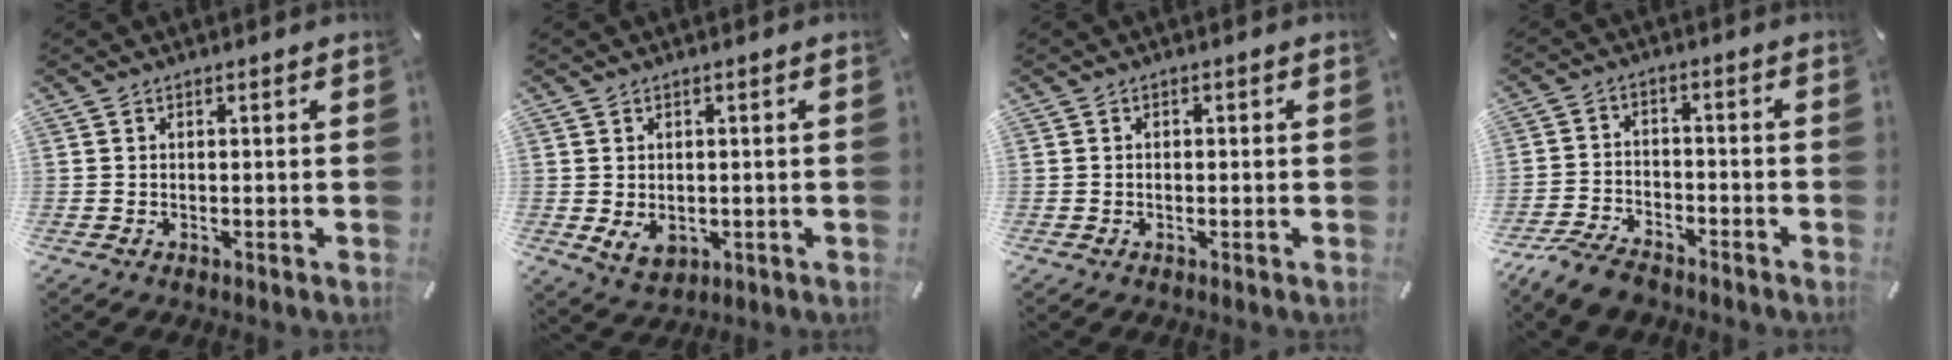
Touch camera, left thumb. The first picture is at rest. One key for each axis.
{"total": 4.5, "fx": -0.5, "fy": 3.6, "fz": 2.7, "tx": -0.043, "ty": -0.004, "tz": -0.010}
{"total": 0.8, "fx": -0.3, "fy": 0.6, "fz": 0.3, "tx": -0.005, "ty": 0.004, "tz": -0.007}
{"total": 7.9, "fx": -6.6, "fy": 3.2, "fz": 2.8, "tx": -0.057, "ty": 0.031, "tz": -0.129}